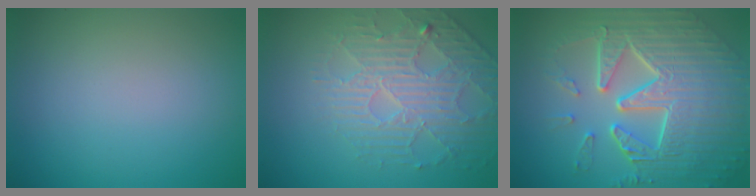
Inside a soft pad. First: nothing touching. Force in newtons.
{"total": 4.2, "press": 3.9, "slide": 1.5}
{"total": 9.7, "press": 6.6, "slide": 7.1}